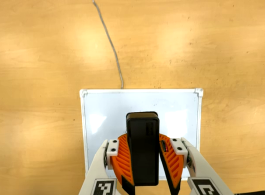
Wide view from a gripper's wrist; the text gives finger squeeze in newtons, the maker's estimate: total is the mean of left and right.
{"total": 11.4, "left": 11.0, "right": 11.8}